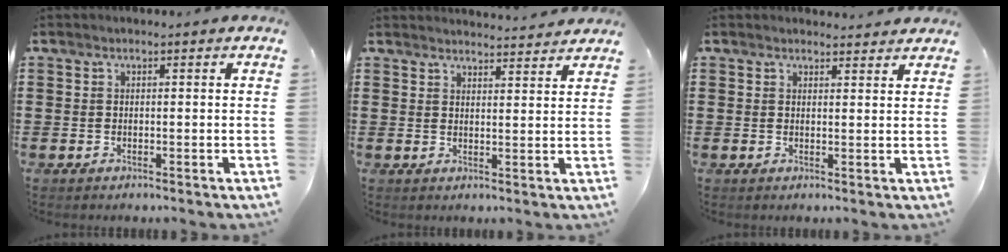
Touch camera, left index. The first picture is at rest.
{"total": 2.8, "force": [2.8, -0.2, 0.0], "torque": [-0.009, -0.014, 0.051]}
{"total": 1.7, "force": [1.7, 0.2, 0.1], "torque": [-0.006, 0.001, 0.034]}